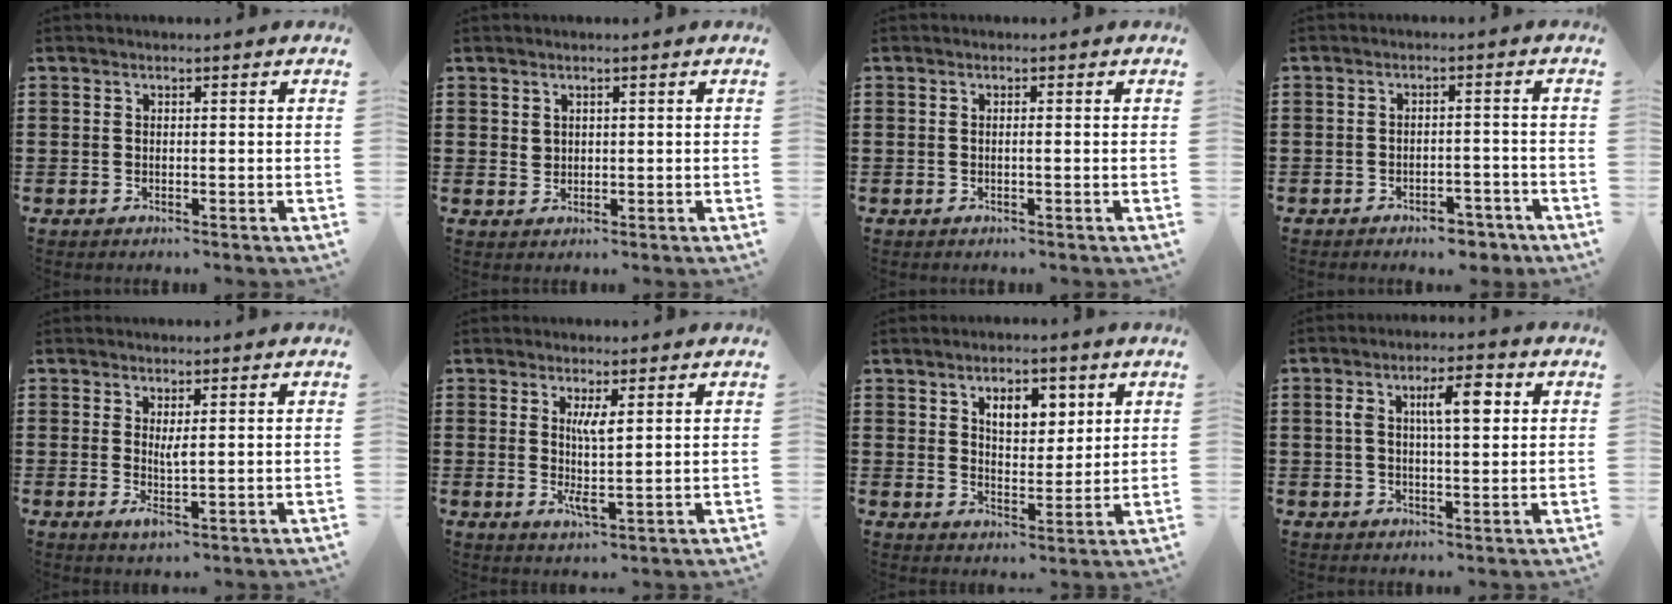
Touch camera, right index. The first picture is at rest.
{"total": 1.3, "force": [0.8, 1.0, 0.3], "torque": [-0.008, 0.004, 0.017]}
{"total": 0.6, "force": [-0.1, -0.1, 0.6], "torque": [-0.011, -0.003, -0.002]}
{"total": 3.7, "force": [-3.4, 0.8, 0.9], "torque": [-0.017, 0.006, -0.069]}
{"total": 2.7, "force": [0.4, 0.6, 2.6], "torque": [-0.043, -0.006, 0.005]}
{"total": 3.7, "force": [0.9, 0.5, 3.6], "torque": [-0.072, -0.005, 0.016]}
{"total": 5.6, "force": [2.8, 3.1, 3.8], "torque": [-0.063, 0.004, 0.042]}
{"total": 6.6, "force": [1.7, 2.3, 5.9], "torque": [-0.105, 0.006, 0.022]}